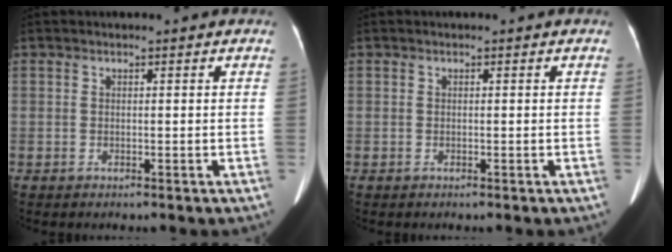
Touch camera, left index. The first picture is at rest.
{"total": 0.0}